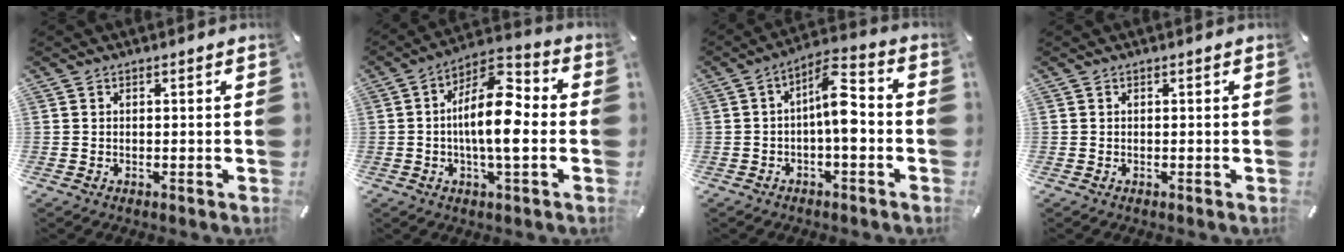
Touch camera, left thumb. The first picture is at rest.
{"total": 13.8, "force": [-1.0, 5.1, 12.7], "torque": [-0.227, 0.001, -0.022]}
{"total": 9.9, "force": [-0.8, 4.0, 9.0], "torque": [-0.155, 0.011, -0.015]}
{"total": 0.0}